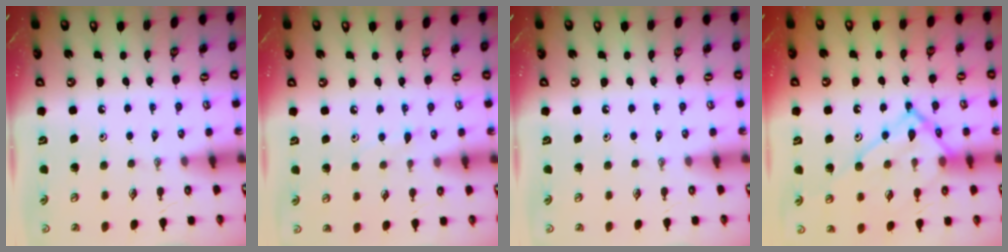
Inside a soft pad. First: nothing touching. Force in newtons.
{"total": 6.2, "press": 6.2, "slide": 0.7}
{"total": 0.0}
{"total": 16.1, "press": 16.0, "slide": 1.8}